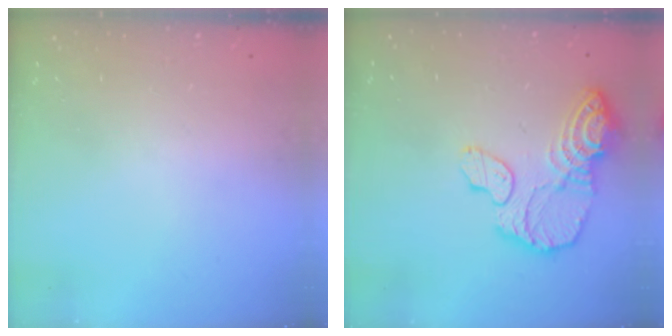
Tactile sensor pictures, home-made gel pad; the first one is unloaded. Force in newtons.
{"total": 15.4, "press": 15.3, "slide": 1.4}